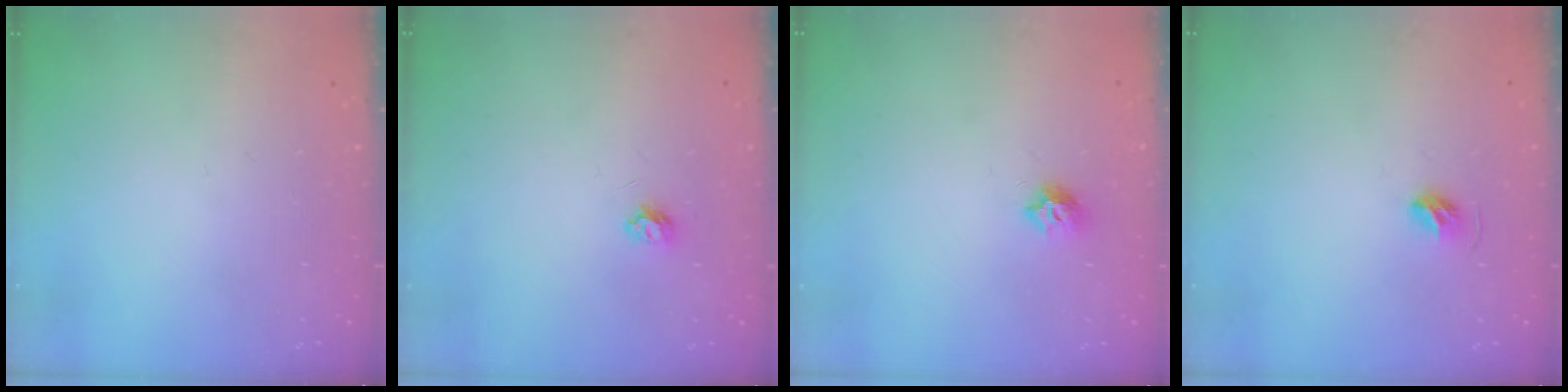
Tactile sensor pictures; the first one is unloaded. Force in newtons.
{"total": 3.5, "press": 3.5, "slide": 0.5}
{"total": 6.4, "press": 6.4, "slide": 0.3}
{"total": 4.9, "press": 4.8, "slide": 1.1}